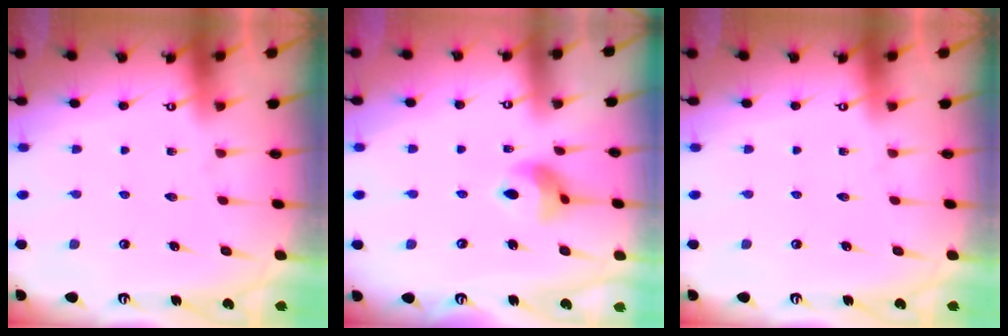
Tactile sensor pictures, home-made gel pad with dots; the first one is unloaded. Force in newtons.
{"total": 8.5, "press": 8.5, "slide": 0.6}
{"total": 0.0}